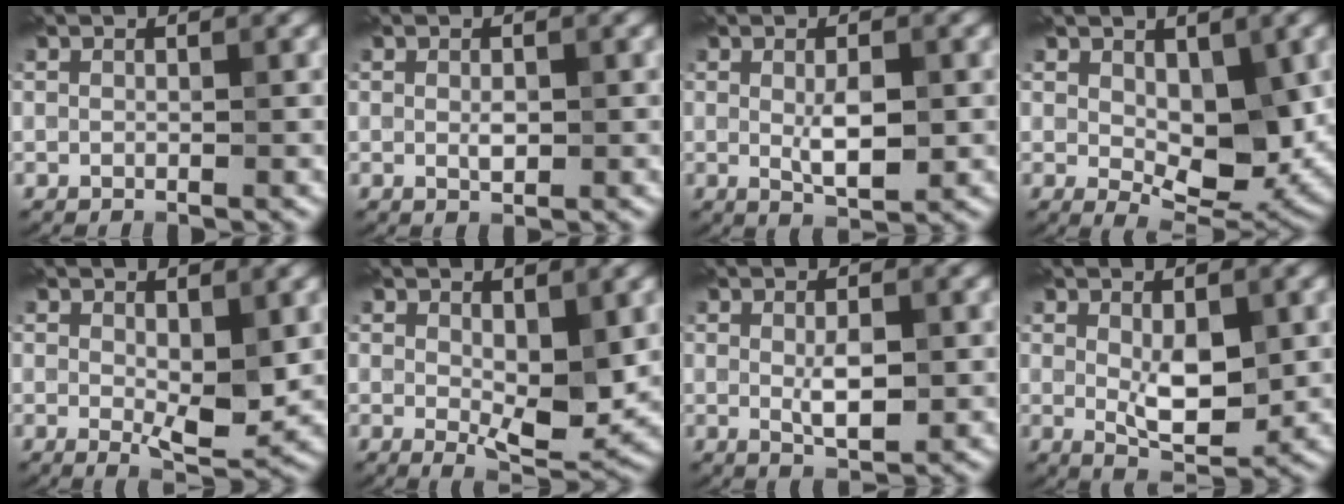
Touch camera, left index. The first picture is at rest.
{"total": 1.2, "force": [-0.1, 0.6, 1.0], "torque": [-0.020, -0.004, 0.001]}
{"total": 3.5, "force": [-0.1, 1.4, 3.2], "torque": [-0.061, -0.006, 0.003]}
{"total": 6.8, "force": [1.0, 3.8, 5.6], "torque": [-0.095, -0.018, 0.024]}
{"total": 3.8, "force": [0.2, 1.5, 3.5], "torque": [-0.058, -0.011, 0.009]}
{"total": 4.8, "force": [0.4, 2.2, 4.3], "torque": [-0.075, -0.015, 0.013]}
{"total": 2.9, "force": [-0.1, 1.2, 2.7], "torque": [-0.052, -0.007, 0.003]}
{"total": 4.8, "force": [0.3, 2.3, 4.2], "torque": [-0.077, -0.009, 0.012]}